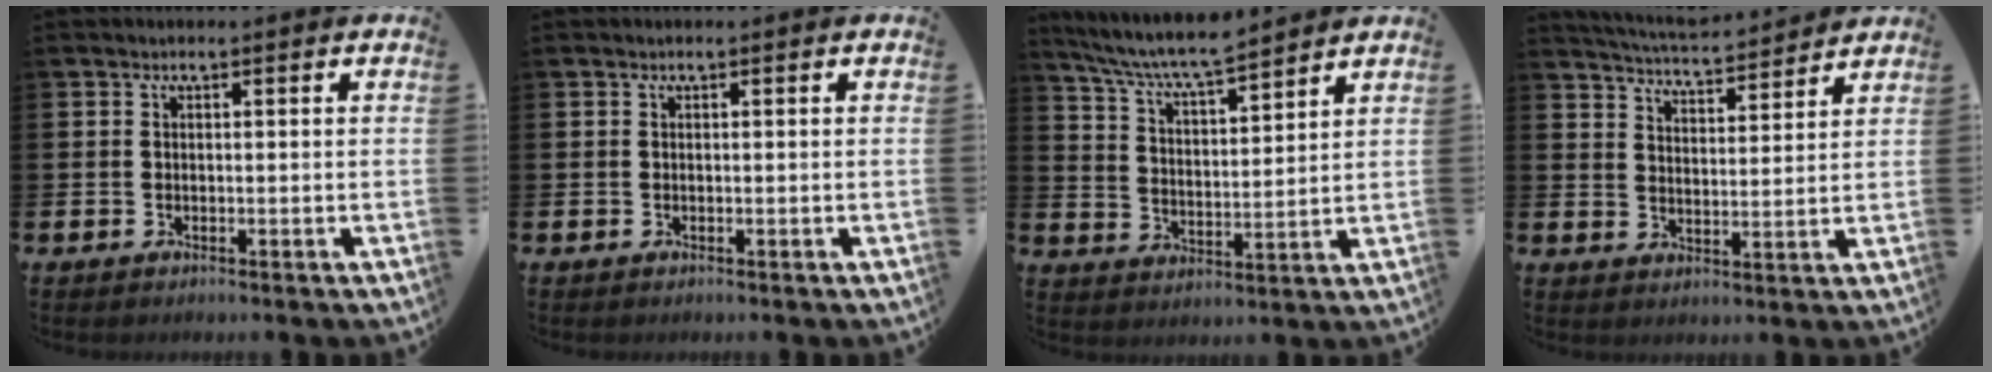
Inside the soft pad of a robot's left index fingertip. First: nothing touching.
{"total": 0.0}
{"total": 7.2, "force": [6.8, 0.5, 2.3], "torque": [-0.074, -0.040, 0.119]}
{"total": 5.3, "force": [5.2, 0.1, 0.6], "torque": [-0.035, -0.037, 0.092]}